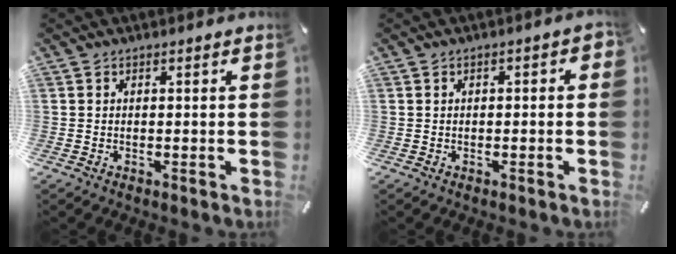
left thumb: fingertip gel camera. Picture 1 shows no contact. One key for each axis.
{"total": 2.0, "fx": -0.6, "fy": 1.1, "fz": 1.5, "tx": -0.024, "ty": 0.006, "tz": -0.012}